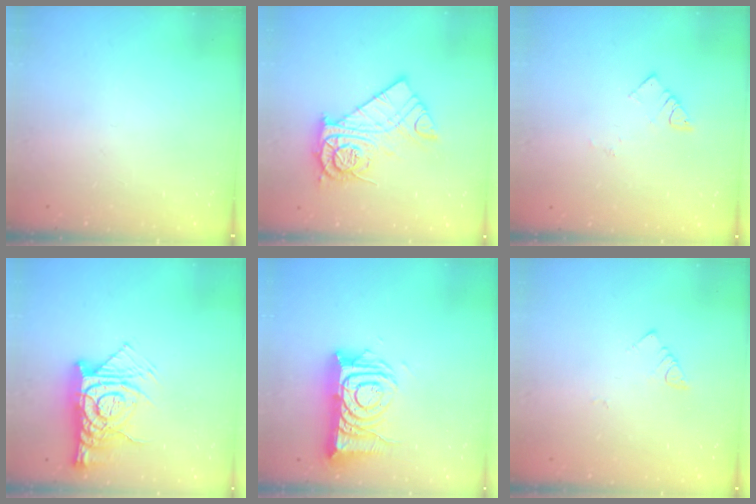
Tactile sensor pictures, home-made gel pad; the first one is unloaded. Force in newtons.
{"total": 14.0, "press": 13.9, "slide": 1.4}
{"total": 3.6, "press": 3.6, "slide": 0.3}
{"total": 12.2, "press": 12.1, "slide": 1.4}
{"total": 14.2, "press": 14.1, "slide": 1.2}
{"total": 2.7, "press": 2.6, "slide": 0.5}